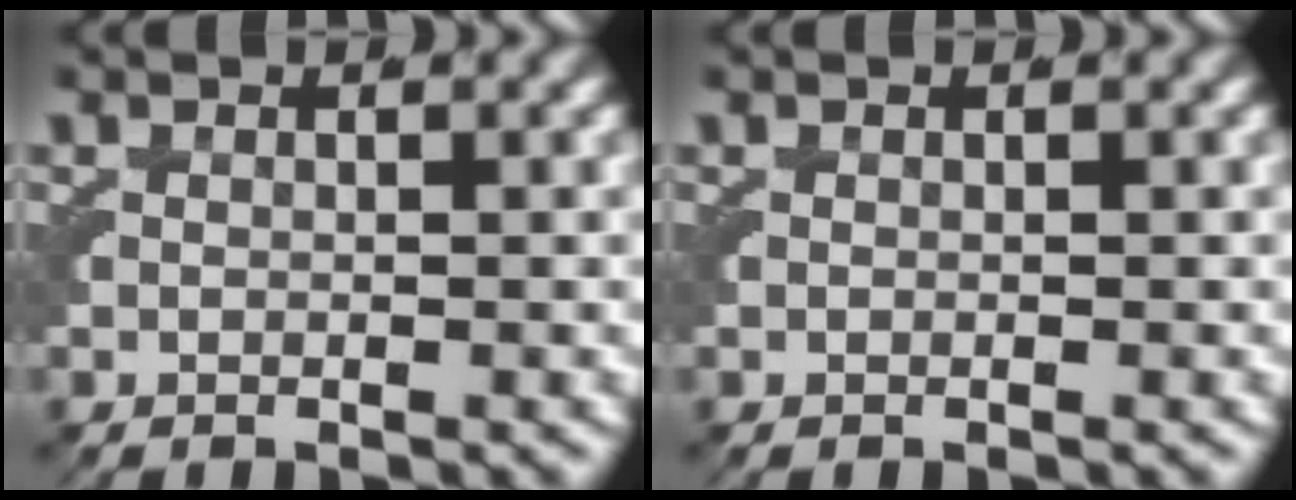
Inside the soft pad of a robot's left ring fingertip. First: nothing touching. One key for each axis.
{"total": 0.0}